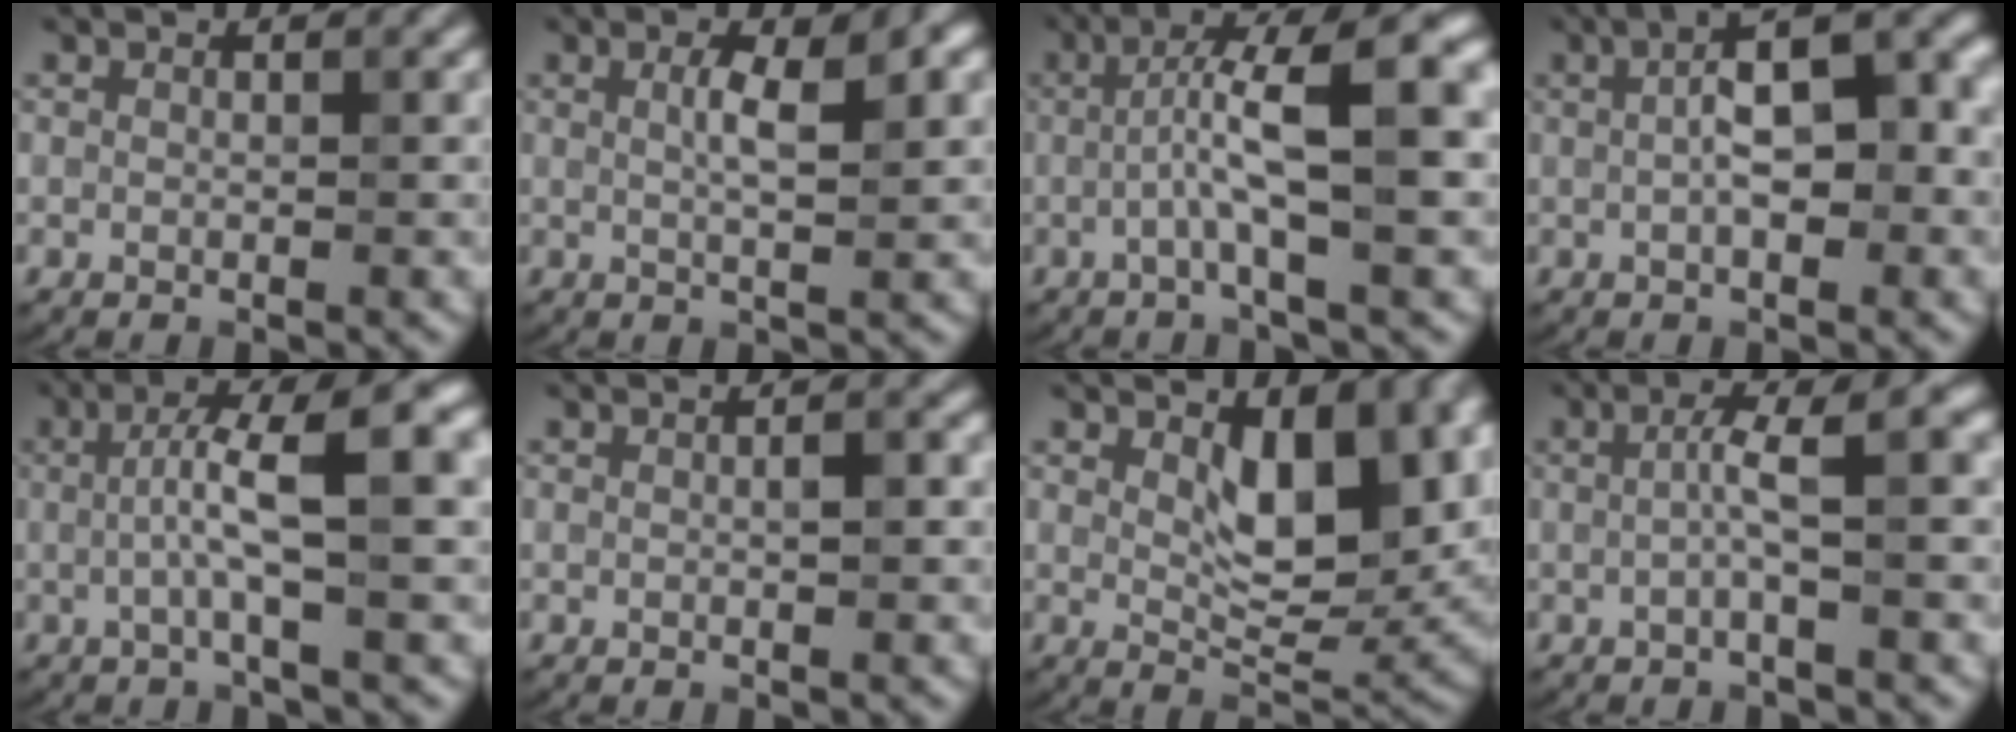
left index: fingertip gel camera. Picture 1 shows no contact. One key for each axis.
{"total": 3.4, "fx": 1.0, "fy": 0.7, "fz": 3.1, "tx": -0.049, "ty": 0.004, "tz": 0.014}
{"total": 8.5, "fx": -0.1, "fy": 1.7, "fz": 8.3, "tx": -0.127, "ty": 0.021, "tz": -0.009}
{"total": 8.3, "fx": 0.9, "fy": 3.2, "fz": 7.6, "tx": -0.114, "ty": 0.019, "tz": 0.006}
{"total": 7.2, "fx": 0.3, "fy": 1.4, "fz": 7.1, "tx": -0.114, "ty": 0.019, "tz": -0.003}
{"total": 1.3, "fx": 0.0, "fy": 0.3, "fz": 1.3, "tx": -0.020, "ty": 0.001, "tz": 0.002}
{"total": 8.2, "fx": 2.5, "fy": 4.0, "fz": 6.7, "tx": -0.102, "ty": -0.011, "tz": 0.043}
{"total": 3.6, "fx": -0.1, "fy": 0.5, "fz": 3.5, "tx": -0.061, "ty": 0.011, "tz": -0.006}